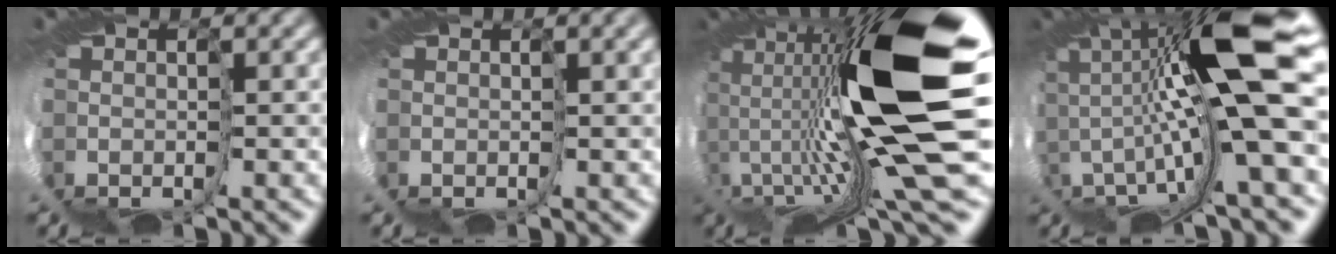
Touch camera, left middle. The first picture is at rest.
{"total": 2.2, "force": [1.3, 0.0, 1.8], "torque": [-0.037, -0.007, 0.033]}
{"total": 15.4, "force": [5.8, 0.8, 14.3], "torque": [-0.258, -0.003, 0.085]}
{"total": 12.1, "force": [3.9, -0.2, 11.5], "torque": [-0.213, 0.010, 0.060]}